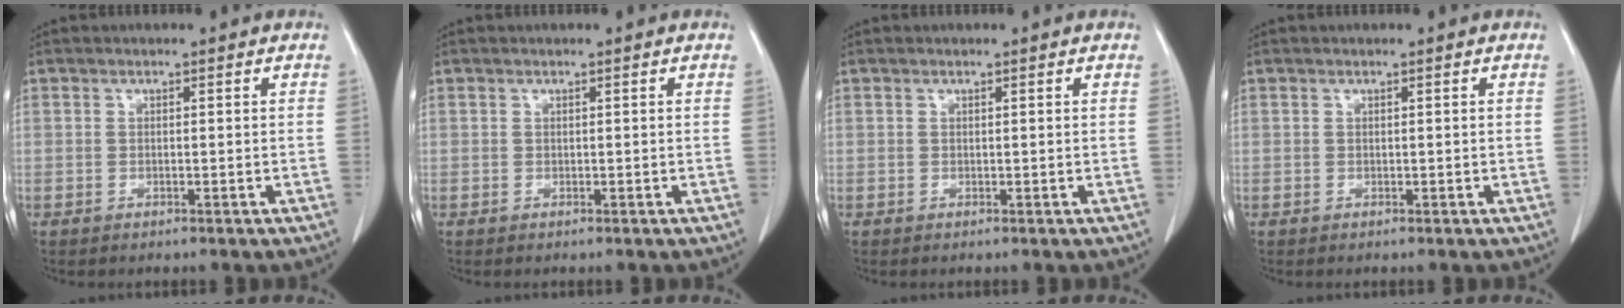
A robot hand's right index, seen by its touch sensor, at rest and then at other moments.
{"total": 0.0}
{"total": 0.0}
{"total": 0.0}